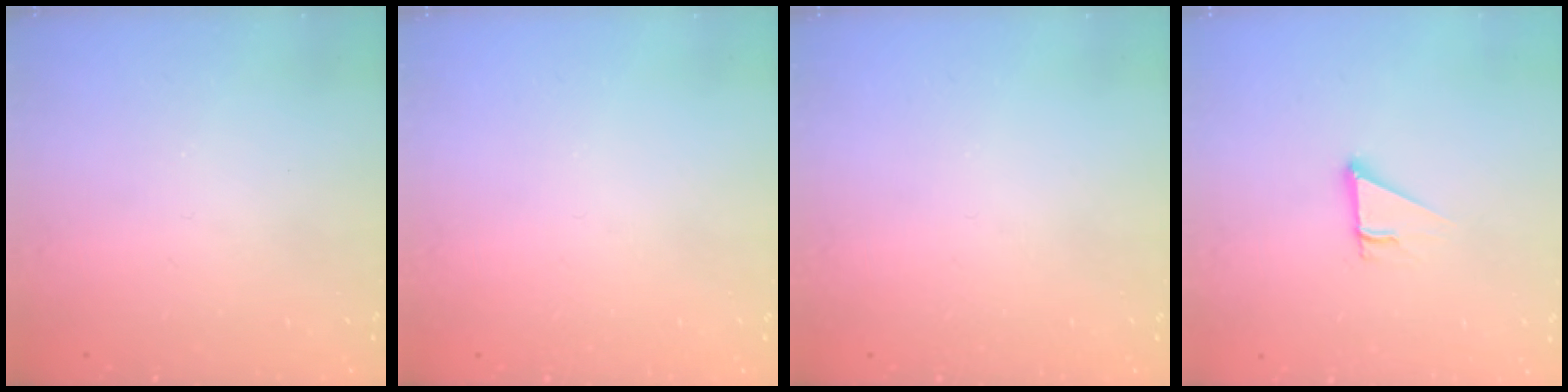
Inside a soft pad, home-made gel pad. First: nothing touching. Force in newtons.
{"total": 0.0}
{"total": 0.0}
{"total": 2.5, "press": 2.5, "slide": 0.2}